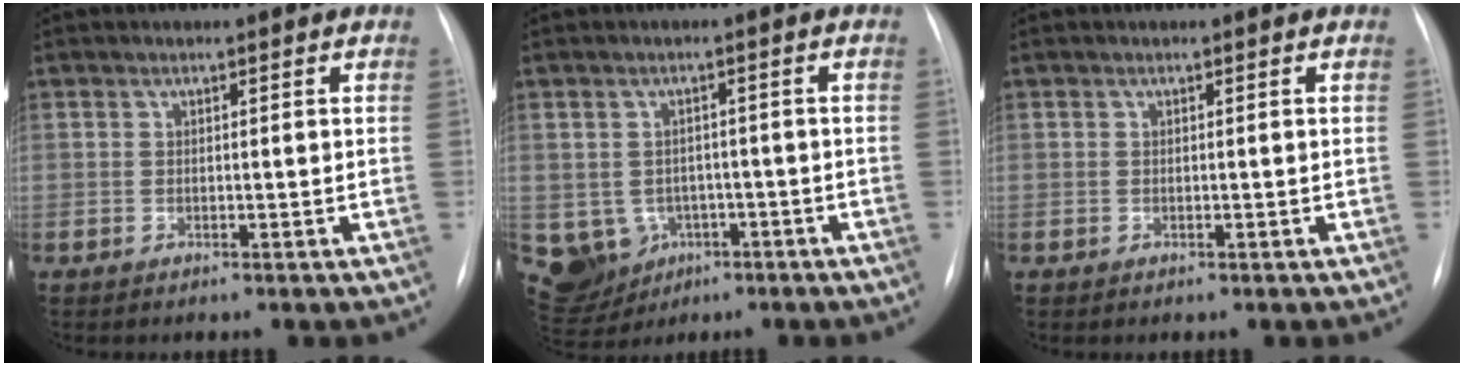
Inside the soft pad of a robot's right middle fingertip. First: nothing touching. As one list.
[{"total": 11.6, "force": [-3.8, 10.4, 3.4], "torque": [-0.102, 0.016, -0.040]}, {"total": 0.0}]